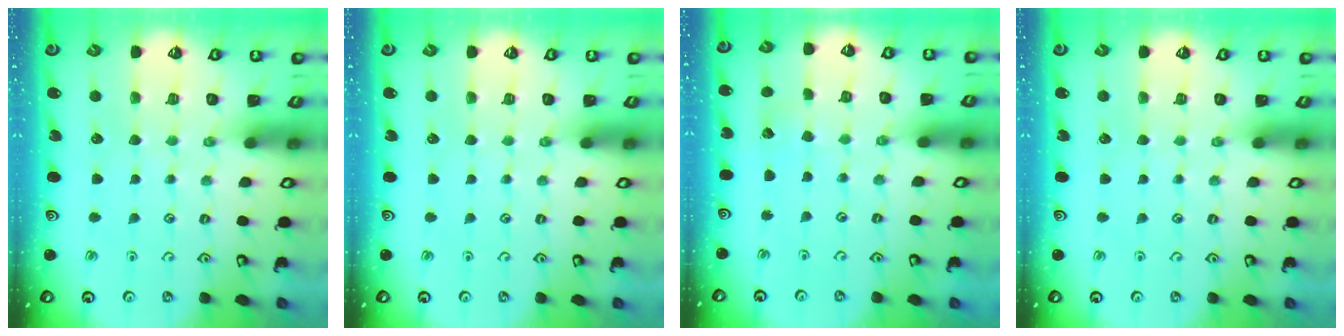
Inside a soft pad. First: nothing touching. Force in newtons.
{"total": 0.0}
{"total": 2.8, "press": 2.8, "slide": 0.2}
{"total": 0.0}